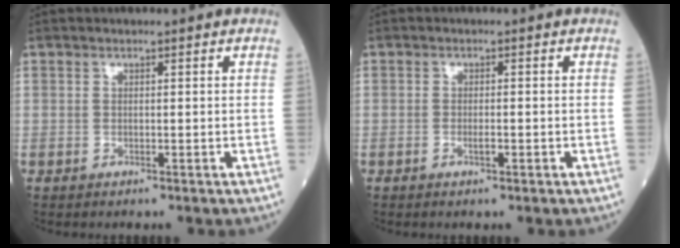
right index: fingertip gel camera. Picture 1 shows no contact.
{"total": 1.3, "force": [-0.6, 0.3, 1.1], "torque": [-0.022, 0.000, -0.010]}